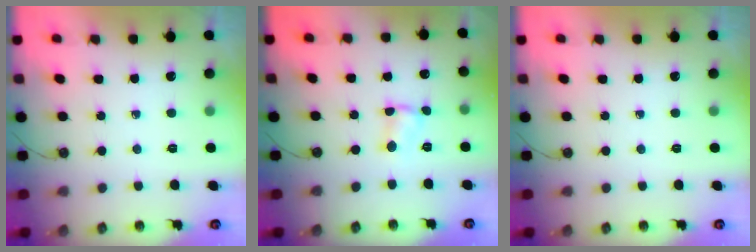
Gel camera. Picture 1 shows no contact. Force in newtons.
{"total": 1.8, "press": 1.8, "slide": 0.3}
{"total": 0.0}